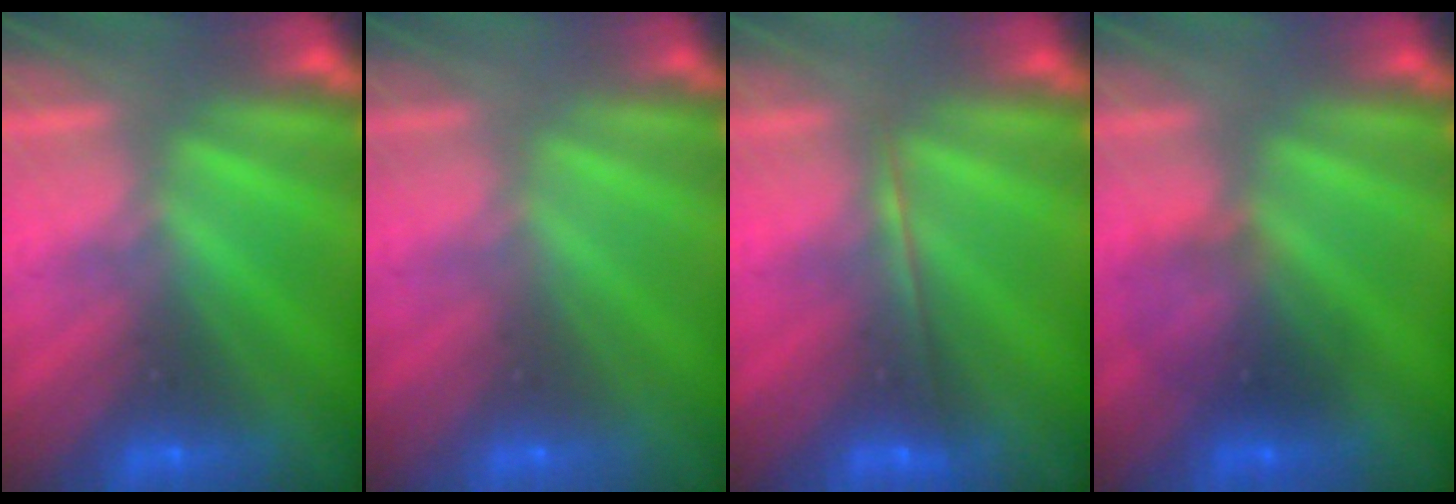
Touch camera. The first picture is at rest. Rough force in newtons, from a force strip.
{"total": 4.7}
{"total": 1.8}
{"total": 2.9}